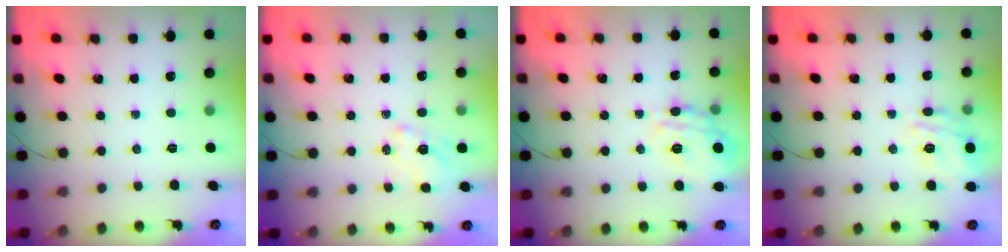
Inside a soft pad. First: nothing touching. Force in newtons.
{"total": 1.2, "press": 0.2, "slide": 1.2}
{"total": 15.0, "press": 14.9, "slide": 1.2}
{"total": 13.3, "press": 13.3, "slide": 1.0}